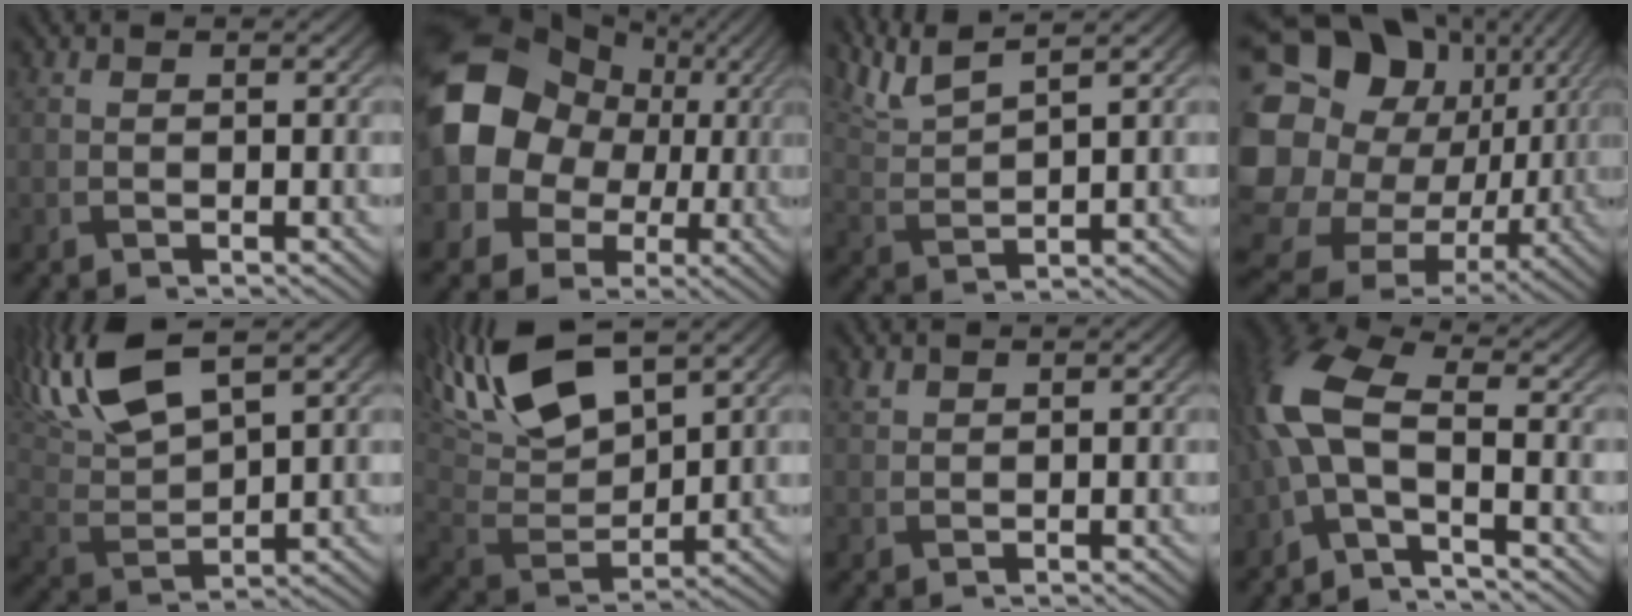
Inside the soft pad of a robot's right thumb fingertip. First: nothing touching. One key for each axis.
{"total": 15.7, "fx": 1.2, "fy": 13.1, "fz": 8.4, "tx": -0.183, "ty": -0.015, "tz": 0.018}
{"total": 6.5, "fx": 5.1, "fy": 1.1, "fz": 3.9, "tx": -0.093, "ty": 0.017, "tz": 0.107}
{"total": 22.2, "fx": 0.9, "fy": 18.4, "fz": 12.4, "tx": -0.289, "ty": -0.032, "tz": 0.028}
{"total": 12.3, "fx": 7.5, "fy": 3.9, "fz": 8.9, "tx": -0.222, "ty": 0.022, "tz": 0.144}
{"total": 15.5, "fx": 9.6, "fy": 6.1, "fz": 10.5, "tx": -0.244, "ty": 0.025, "tz": 0.171}
{"total": 0.8, "fx": 0.7, "fy": 0.3, "fz": 0.3, "tx": -0.016, "ty": -0.001, "tz": 0.018}
{"total": 9.3, "fx": -2.1, "fy": 3.8, "fz": 8.2, "tx": -0.199, "ty": 0.011, "tz": -0.064}